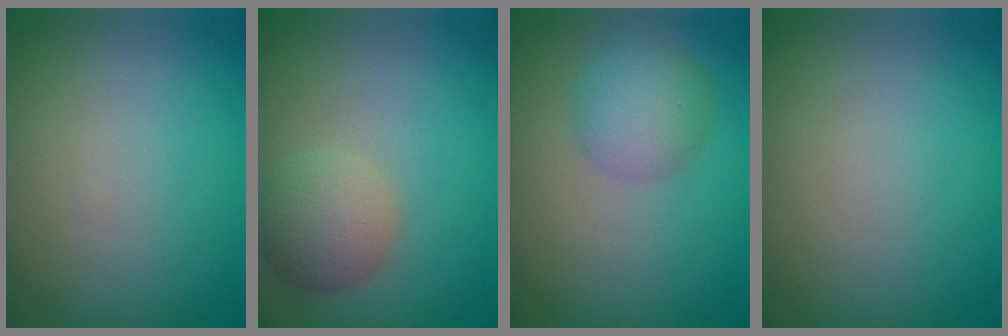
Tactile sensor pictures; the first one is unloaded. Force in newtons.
{"total": 3.9, "press": 3.9, "slide": 0.2}
{"total": 3.7, "press": 3.7, "slide": 0.1}
{"total": 0.0}